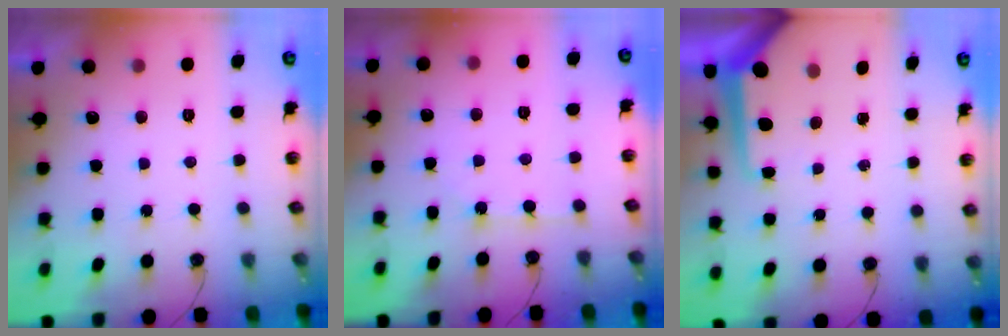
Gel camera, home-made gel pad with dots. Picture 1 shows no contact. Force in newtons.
{"total": 2.8, "press": 2.8, "slide": 0.4}
{"total": 8.2, "press": 8.1, "slide": 0.9}